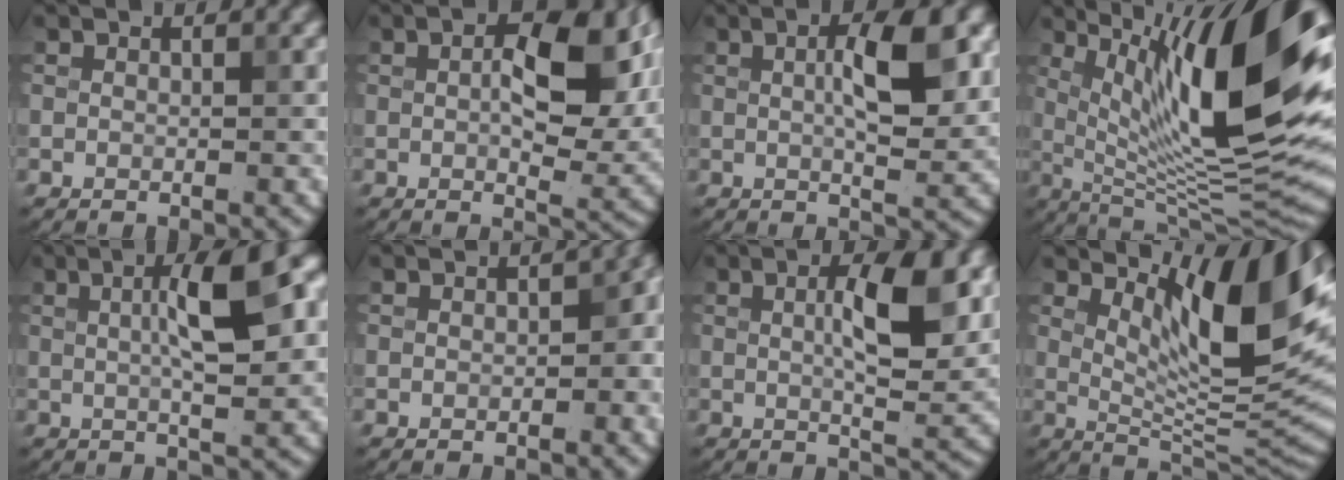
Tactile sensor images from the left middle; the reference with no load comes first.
{"total": 8.5, "force": [1.7, 4.2, 7.2], "torque": [-0.102, 0.007, 0.026]}
{"total": 6.3, "force": [1.5, 2.2, 5.7], "torque": [-0.088, 0.006, 0.028]}
{"total": 15.9, "force": [5.2, 3.7, 14.6], "torque": [-0.219, 0.001, 0.098]}
{"total": 6.3, "force": [1.4, 1.2, 6.0], "torque": [-0.095, 0.016, 0.023]}
{"total": 3.9, "force": [-0.1, 2.6, 2.9], "torque": [-0.012, 0.006, 0.001]}
{"total": 7.0, "force": [1.7, 2.4, 6.3], "torque": [-0.095, 0.005, 0.033]}
{"total": 10.6, "force": [4.4, 3.2, 9.1], "torque": [-0.137, -0.010, 0.086]}